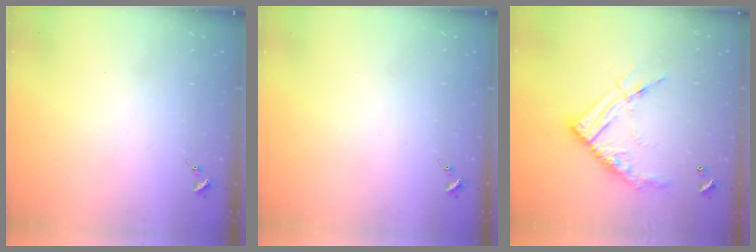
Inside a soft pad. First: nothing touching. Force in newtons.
{"total": 0.0}
{"total": 15.8, "press": 15.7, "slide": 1.4}